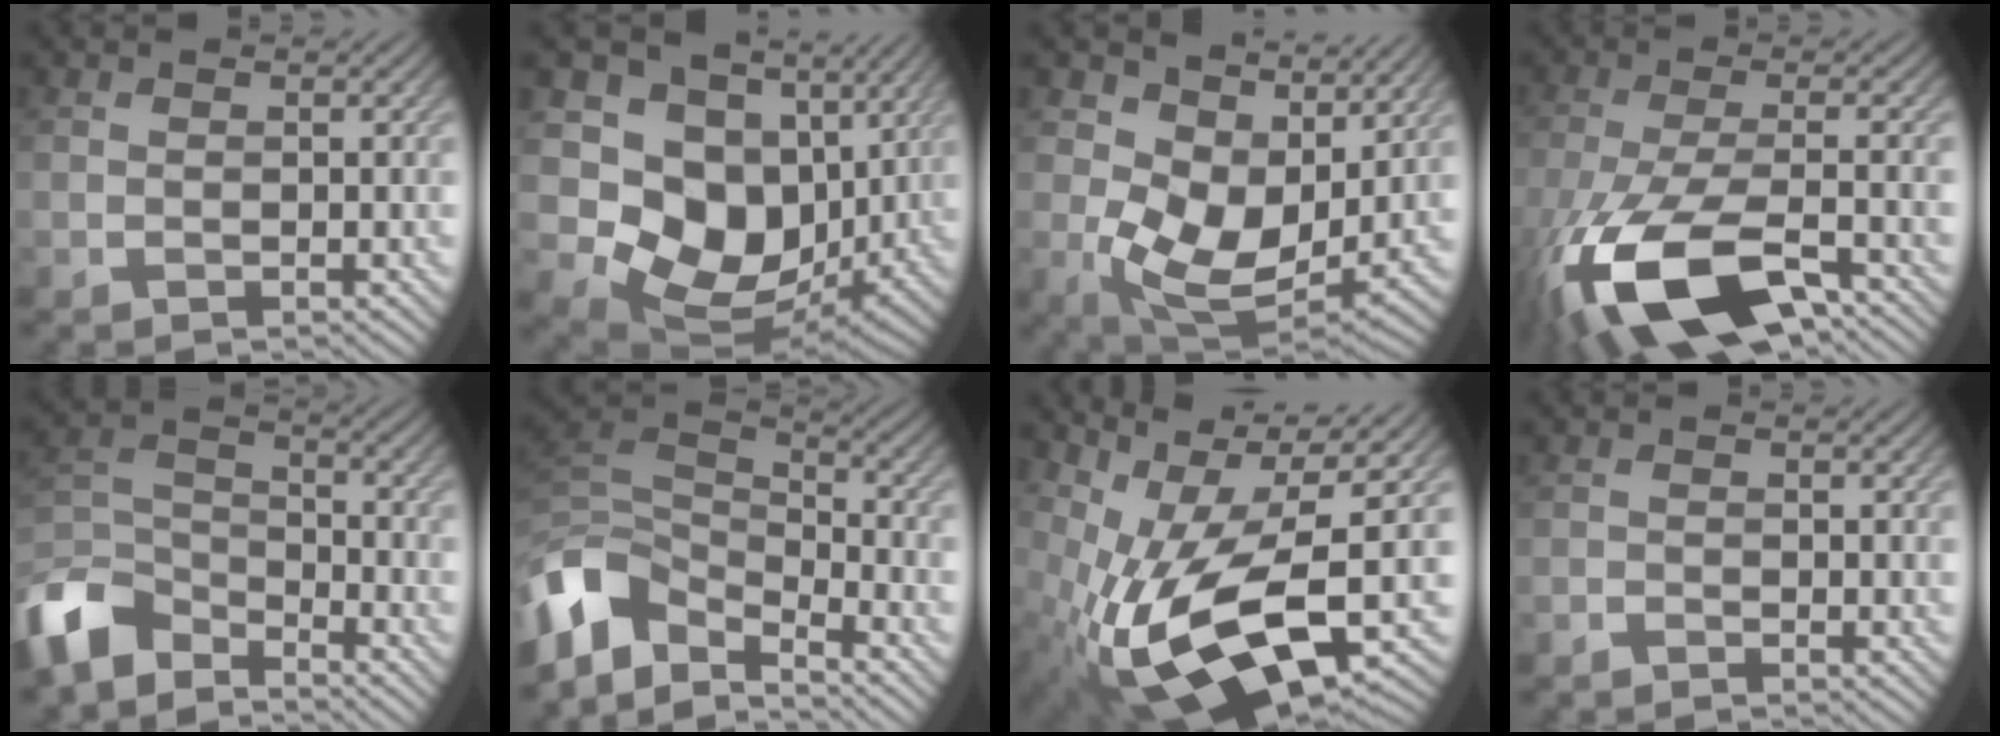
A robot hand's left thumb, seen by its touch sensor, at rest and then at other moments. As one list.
[{"total": 13.8, "force": [0.8, 11.0, 8.3], "torque": [-0.167, -0.037, 0.027]}, {"total": 10.3, "force": [3.8, 7.0, 6.7], "torque": [-0.124, -0.021, 0.071]}, {"total": 14.9, "force": [-7.2, 5.7, 11.7], "torque": [-0.277, -0.045, -0.125]}, {"total": 9.4, "force": [-7.6, 4.1, 3.8], "torque": [-0.090, -0.006, -0.169]}, {"total": 10.5, "force": [-6.2, 6.2, 5.7], "torque": [-0.149, -0.010, -0.125]}, {"total": 16.2, "force": [-1.6, 7.5, 14.2], "torque": [-0.285, -0.034, -0.012]}, {"total": 0.9, "force": [-0.9, 0.1, 0.2], "torque": [-0.003, -0.002, -0.020]}]